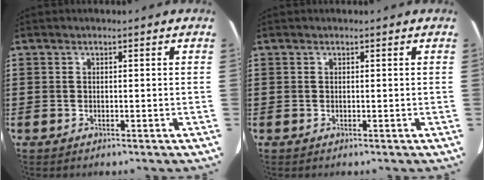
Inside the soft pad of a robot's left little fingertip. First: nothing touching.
{"total": 0.0}